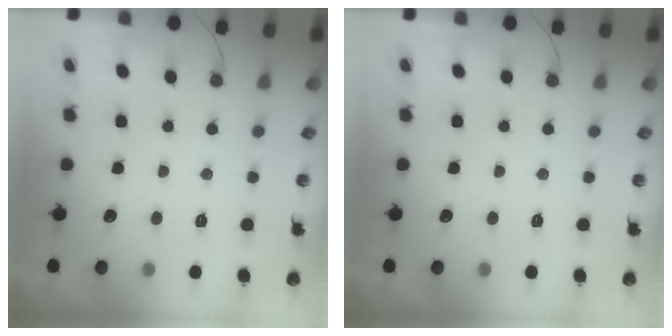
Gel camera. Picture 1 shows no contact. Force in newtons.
{"total": 0.0}